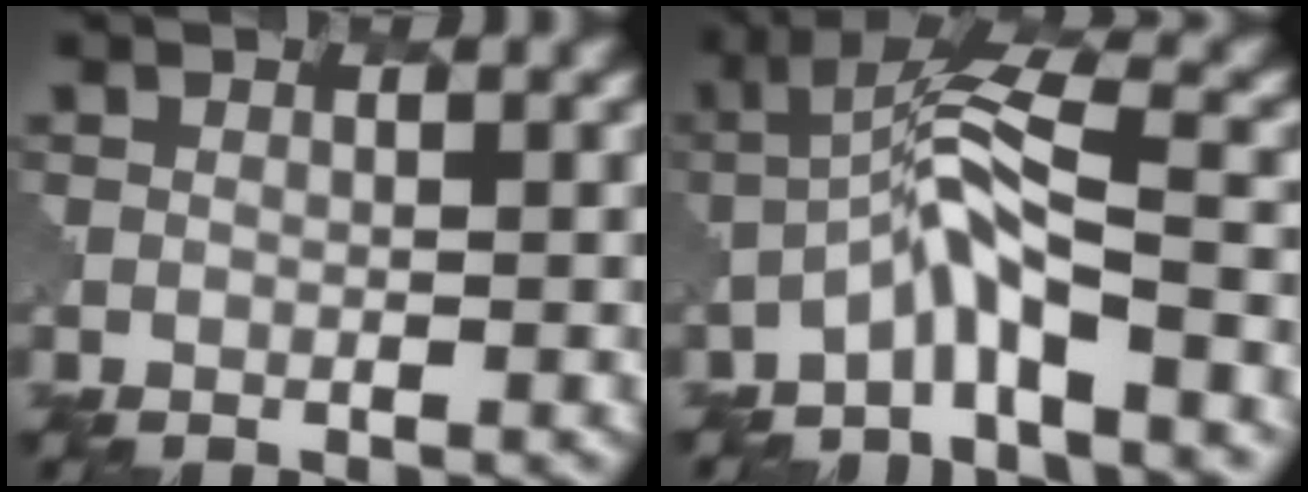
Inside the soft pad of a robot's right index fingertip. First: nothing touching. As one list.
[{"total": 4.8, "force": [-2.7, 0.6, 4.0], "torque": [-0.078, 0.014, -0.059]}]